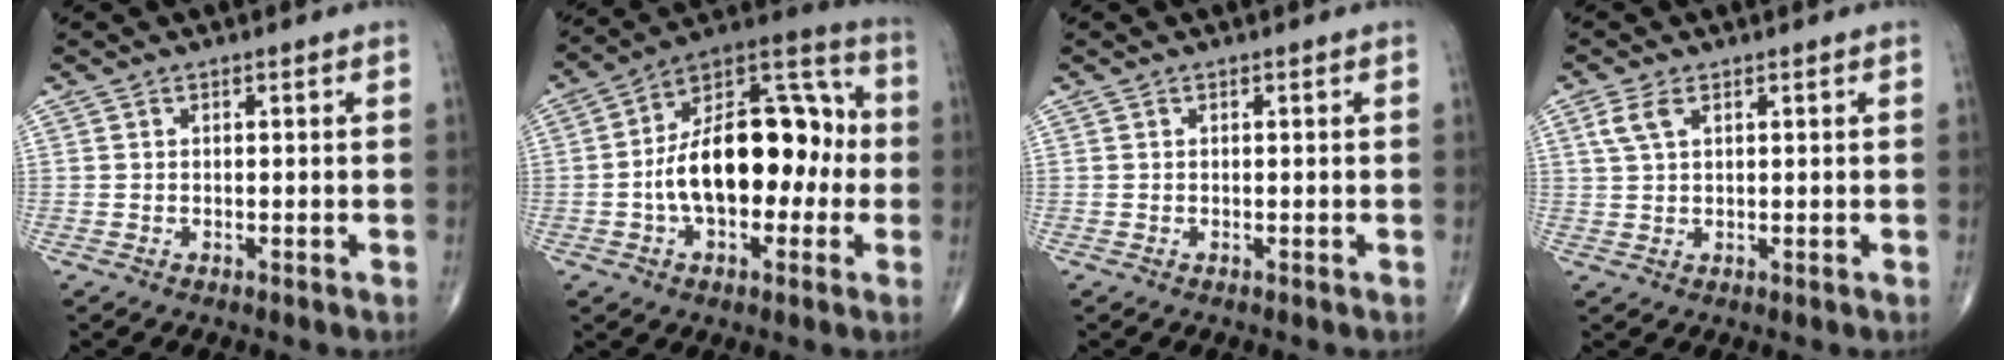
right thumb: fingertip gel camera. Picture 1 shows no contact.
{"total": 20.9, "force": [-1.6, 11.8, 17.3], "torque": [-0.256, 0.049, -0.031]}
{"total": 0.0}
{"total": 3.4, "force": [1.5, 1.7, 2.5], "torque": [-0.061, 0.009, 0.035]}